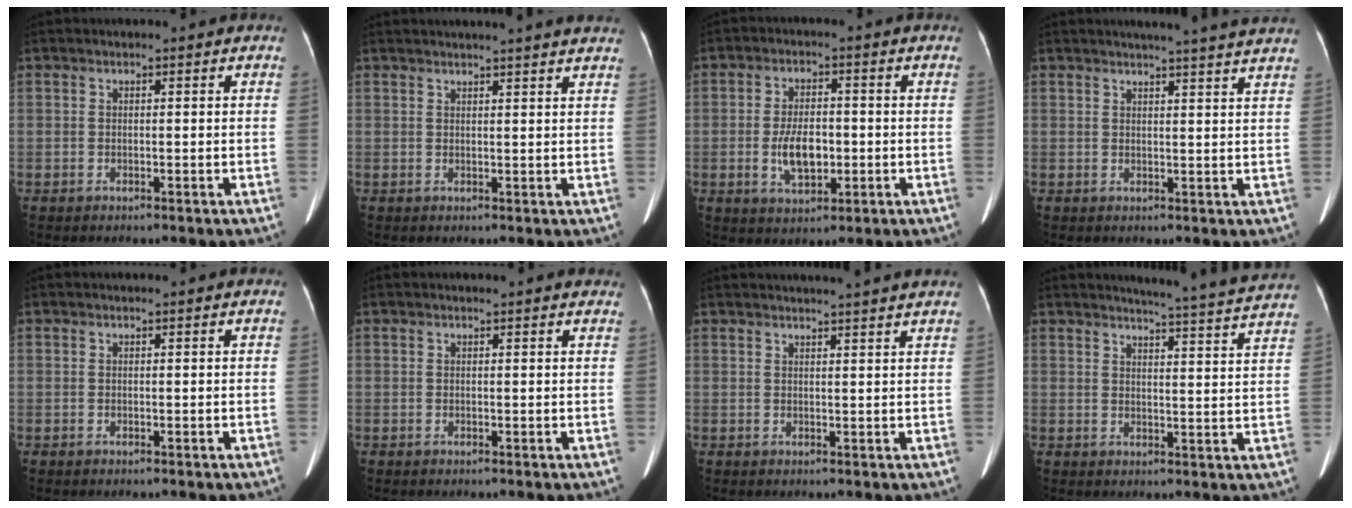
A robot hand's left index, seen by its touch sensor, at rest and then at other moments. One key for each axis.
{"total": 11.1, "fx": 10.2, "fy": -0.1, "fz": 4.4, "tx": -0.061, "ty": 0.010, "tz": 0.108}
{"total": 6.4, "fx": -1.2, "fy": 3.2, "fz": 5.4, "tx": -0.109, "ty": 0.003, "tz": -0.015}
{"total": 11.6, "fx": 10.6, "fy": -0.6, "fz": 4.8, "tx": -0.063, "ty": -0.008, "tz": 0.109}
{"total": 0.7, "fx": 0.7, "fy": 0.0, "fz": 0.2, "tx": -0.005, "ty": 0.005, "tz": 0.007}
{"total": 4.8, "fx": 4.5, "fy": 0.8, "fz": 1.4, "tx": -0.015, "ty": 0.011, "tz": 0.036}
{"total": 9.4, "fx": 8.7, "fy": -0.7, "fz": 3.5, "tx": -0.045, "ty": 0.015, "tz": 0.092}
{"total": 13.9, "fx": 13.3, "fy": -1.5, "fz": 3.8, "tx": -0.062, "ty": -0.052, "tz": 0.146}